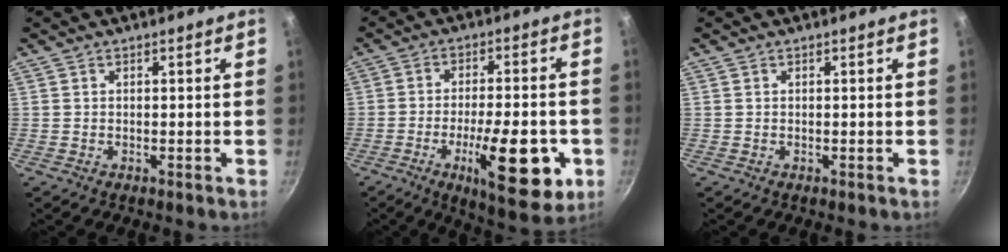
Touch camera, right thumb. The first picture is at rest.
{"total": 16.0, "force": [-5.3, 5.3, 14.1], "torque": [-0.192, 0.010, -0.074]}
{"total": 0.0}